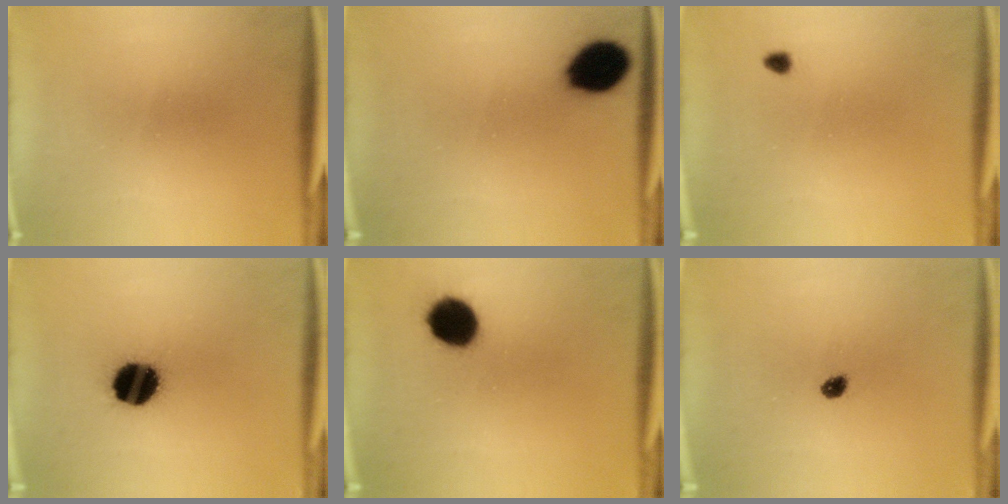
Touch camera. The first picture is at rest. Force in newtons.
{"total": 11.8}
{"total": 1.0}
{"total": 13.3}
{"total": 9.7}
{"total": 1.9}